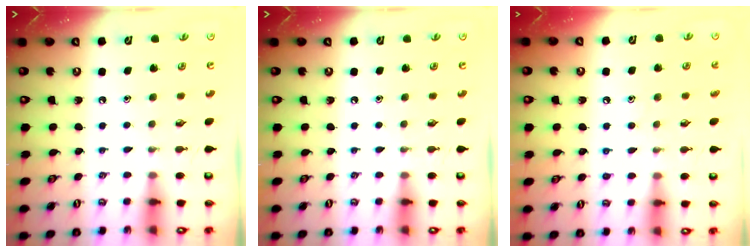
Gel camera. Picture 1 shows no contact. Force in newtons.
{"total": 0.0}
{"total": 6.4, "press": 6.4, "slide": 0.4}